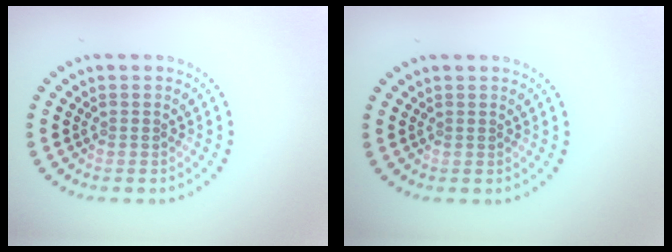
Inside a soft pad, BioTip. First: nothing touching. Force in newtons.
{"total": 0.0}